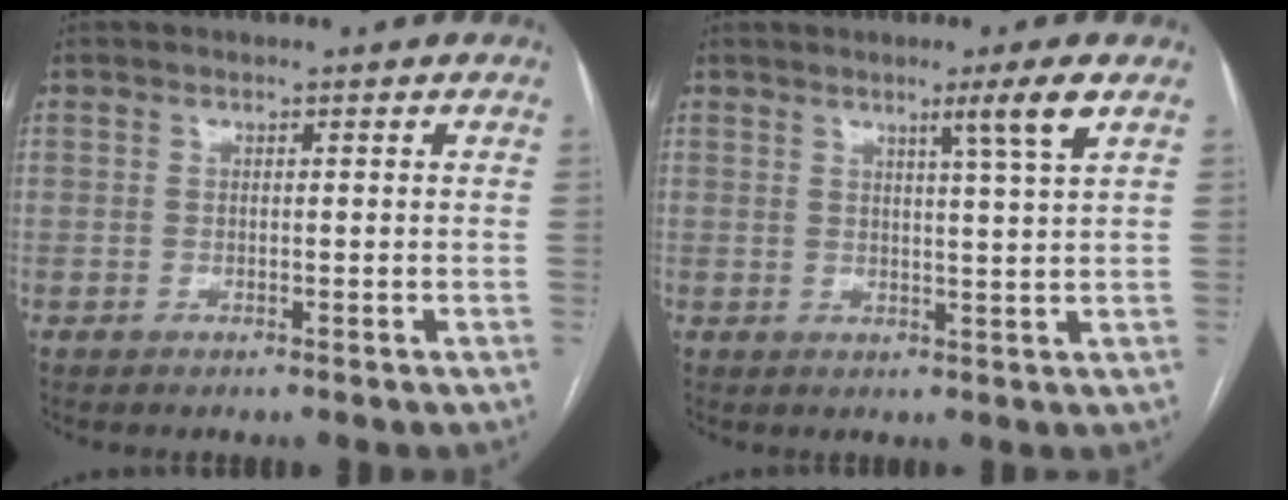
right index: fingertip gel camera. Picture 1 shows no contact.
{"total": 4.4, "force": [2.4, -1.4, 3.4], "torque": [-0.055, -0.011, 0.043]}